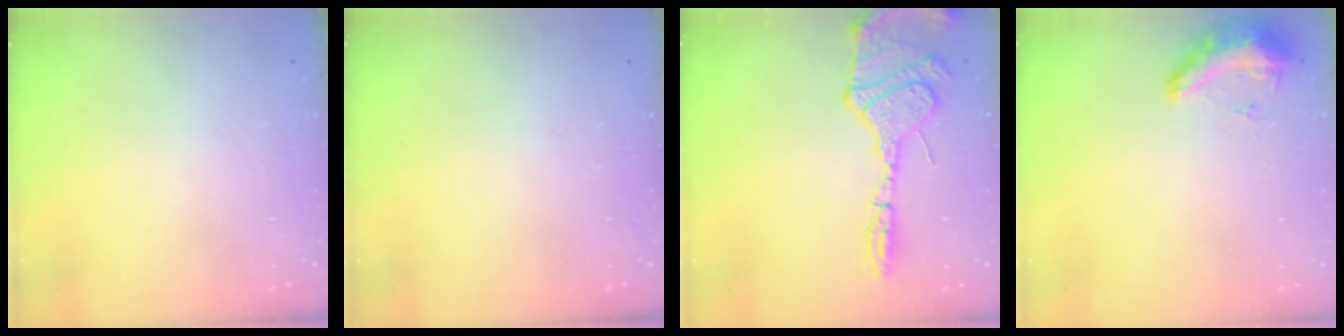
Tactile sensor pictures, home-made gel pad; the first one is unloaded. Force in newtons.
{"total": 0.0}
{"total": 25.6, "press": 19.4, "slide": 16.7}
{"total": 8.6, "press": 8.5, "slide": 1.2}